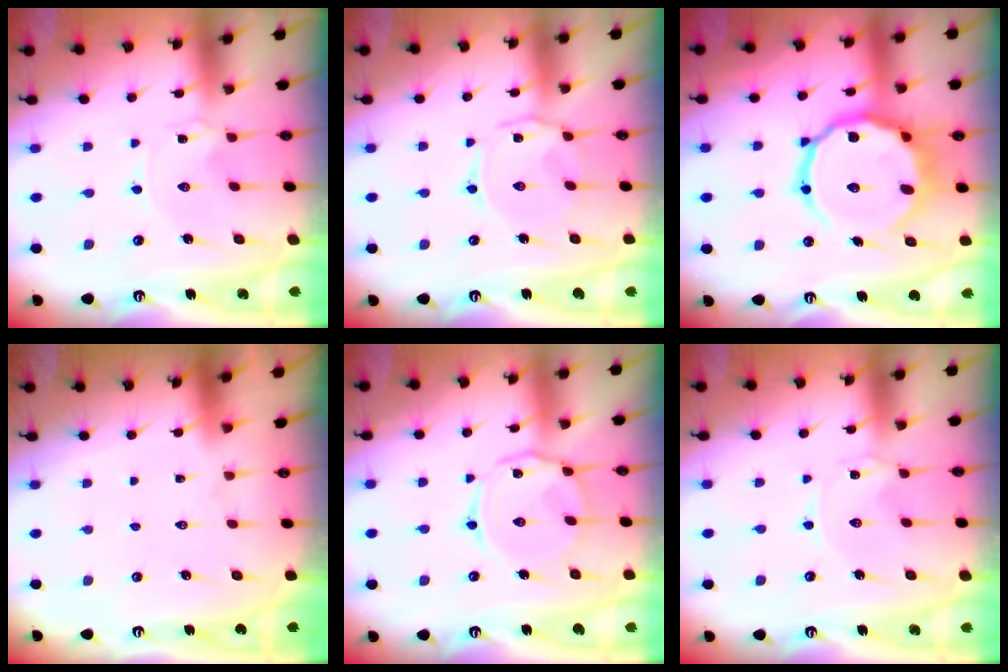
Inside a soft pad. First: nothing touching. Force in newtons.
{"total": 3.8, "press": 3.7, "slide": 0.7}
{"total": 19.0, "press": 18.9, "slide": 1.9}
{"total": 1.6, "press": 1.6, "slide": 0.1}
{"total": 8.0, "press": 8.0, "slide": 0.5}
{"total": 0.0}